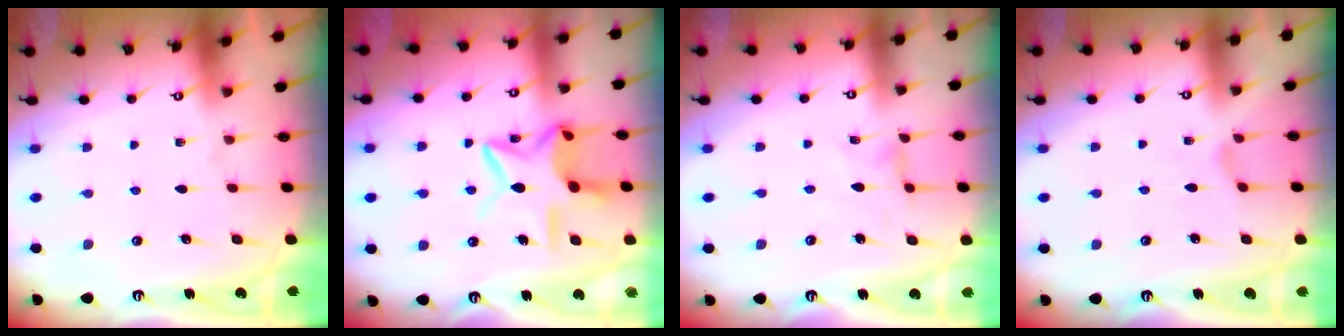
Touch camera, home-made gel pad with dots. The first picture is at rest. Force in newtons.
{"total": 13.5, "press": 13.5, "slide": 1.1}
{"total": 0.5, "press": 0.5, "slide": 0.2}
{"total": 1.0, "press": 1.0, "slide": 0.2}